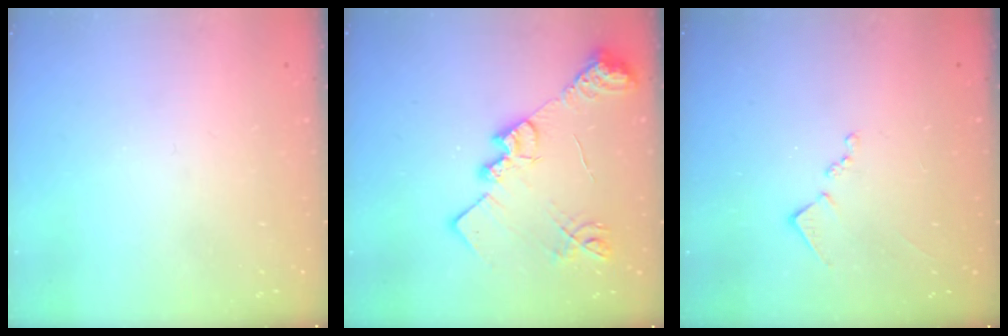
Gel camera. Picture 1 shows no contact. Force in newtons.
{"total": 17.7, "press": 17.6, "slide": 1.0}
{"total": 9.1, "press": 9.1, "slide": 0.4}